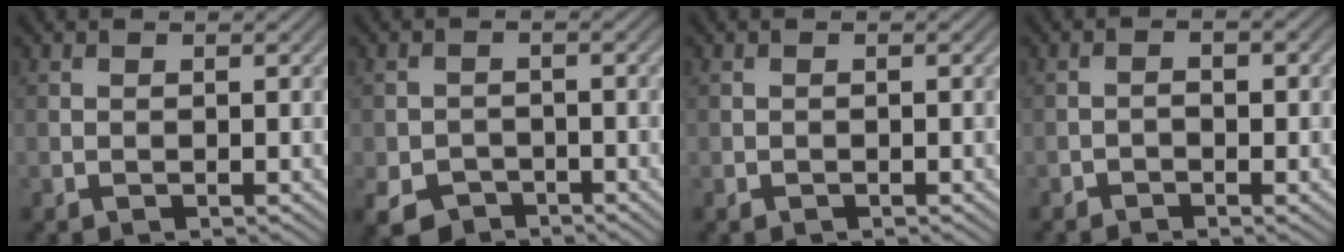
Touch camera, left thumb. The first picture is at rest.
{"total": 3.8, "force": [-2.5, 2.5, 1.4], "torque": [-0.031, -0.009, -0.051]}
{"total": 0.0}
{"total": 1.9, "force": [-1.0, 0.8, 1.5], "torque": [-0.022, 0.004, -0.020]}